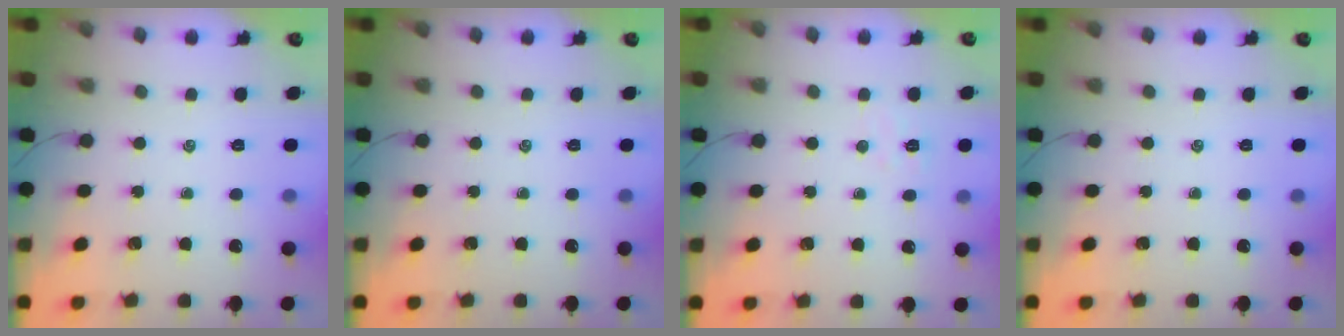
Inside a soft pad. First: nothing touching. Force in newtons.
{"total": 0.0}
{"total": 3.8, "press": 3.6, "slide": 1.0}
{"total": 0.0}